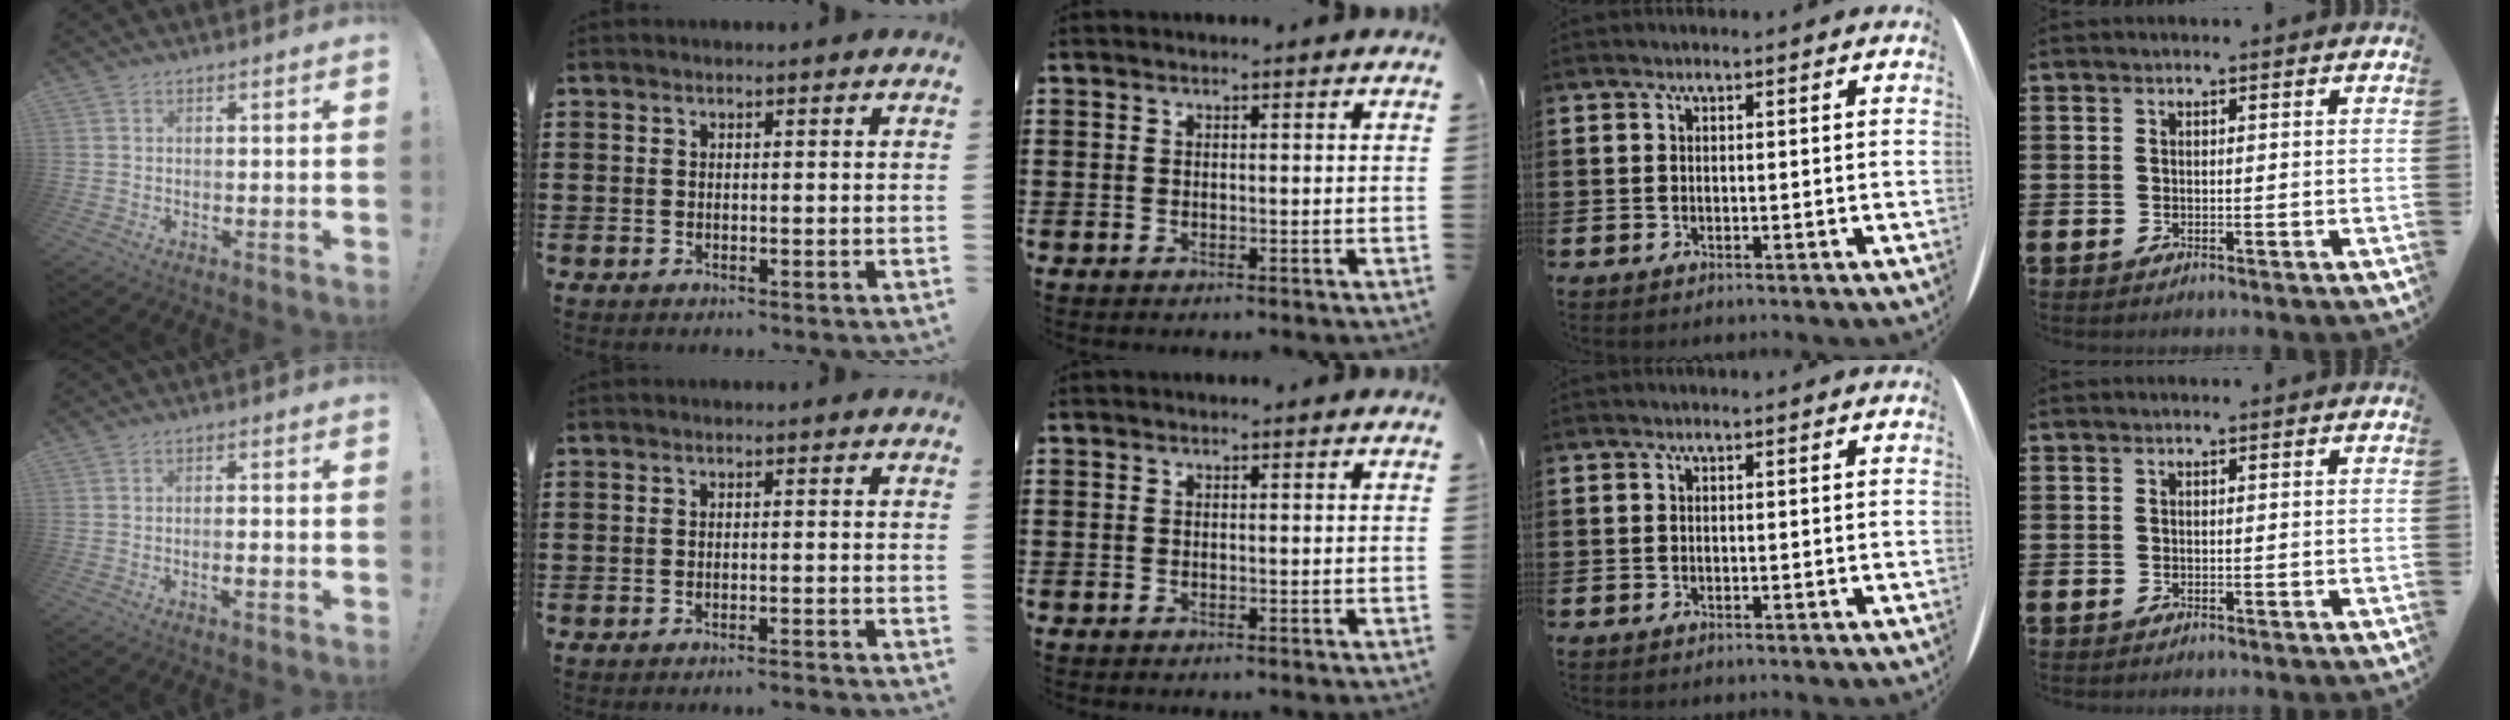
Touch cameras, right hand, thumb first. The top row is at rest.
{"thumb": {"total": 2.2, "force": [-1.1, 0.2, 1.9], "torque": [-0.035, 0.003, -0.018]}, "index": {"total": 1.2, "force": [-1.2, -0.2, 0.4], "torque": [-0.008, 0.001, -0.023]}}